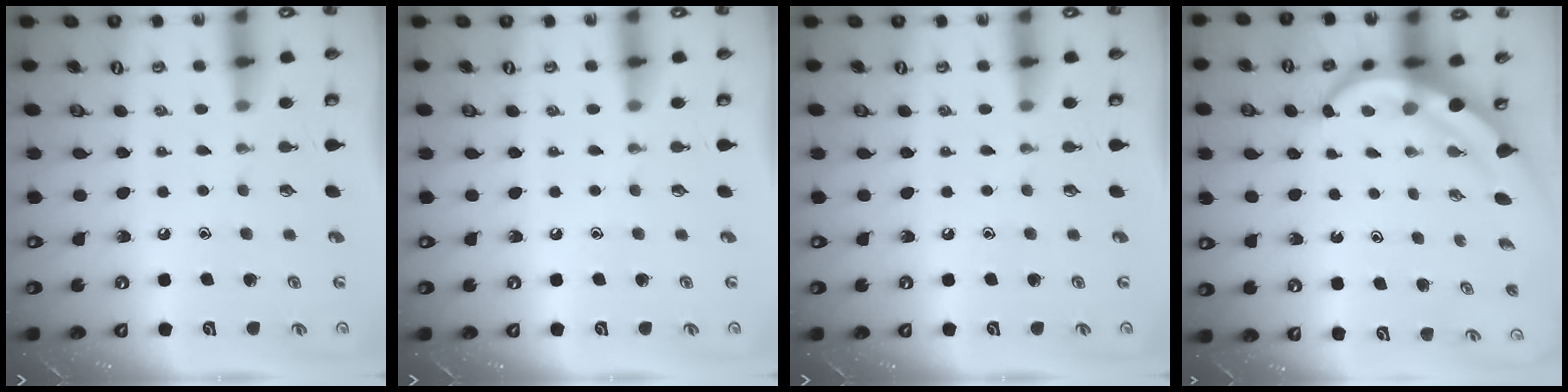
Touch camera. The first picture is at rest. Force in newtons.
{"total": 0.0}
{"total": 0.0}
{"total": 7.5, "press": 7.3, "slide": 1.4}